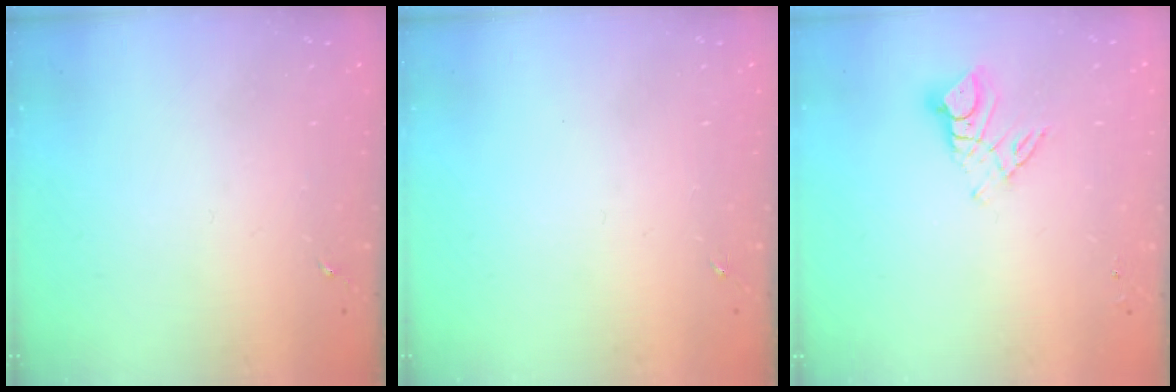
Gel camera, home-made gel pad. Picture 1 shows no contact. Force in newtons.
{"total": 0.0}
{"total": 8.8, "press": 8.8, "slide": 0.8}